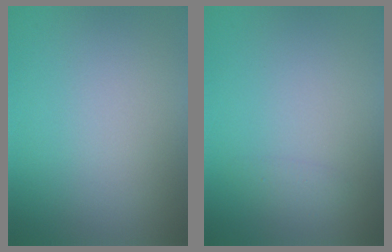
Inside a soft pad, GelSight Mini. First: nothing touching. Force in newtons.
{"total": 0.7, "press": 0.7, "slide": 0.0}